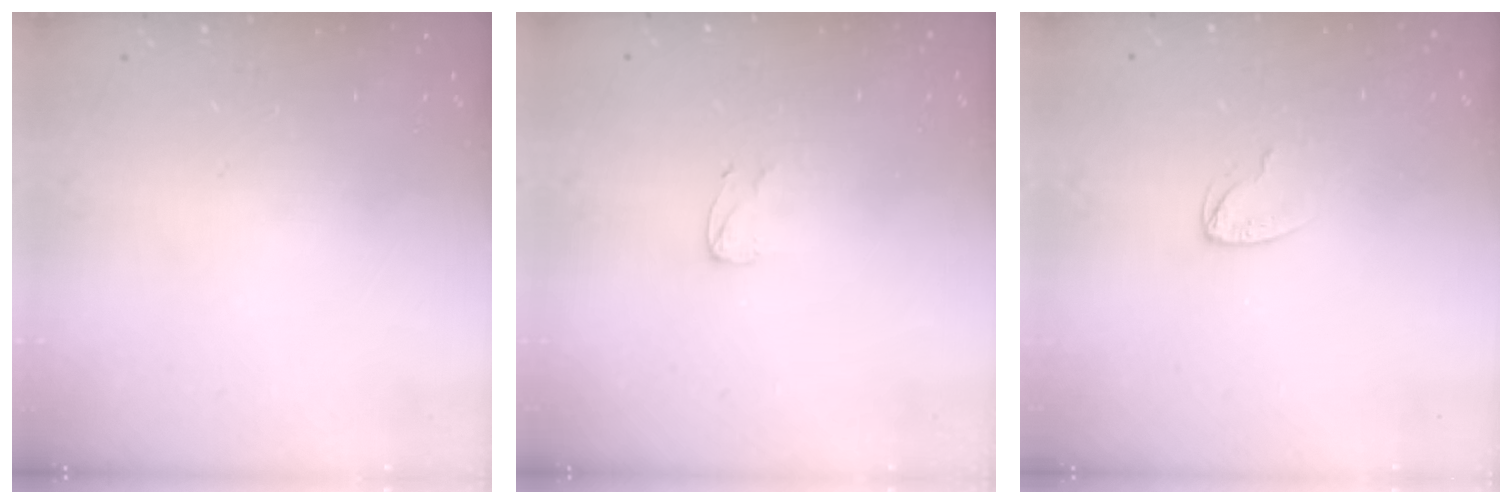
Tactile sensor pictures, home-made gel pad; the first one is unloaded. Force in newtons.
{"total": 3.1, "press": 3.1, "slide": 0.3}
{"total": 3.7, "press": 3.6, "slide": 0.3}